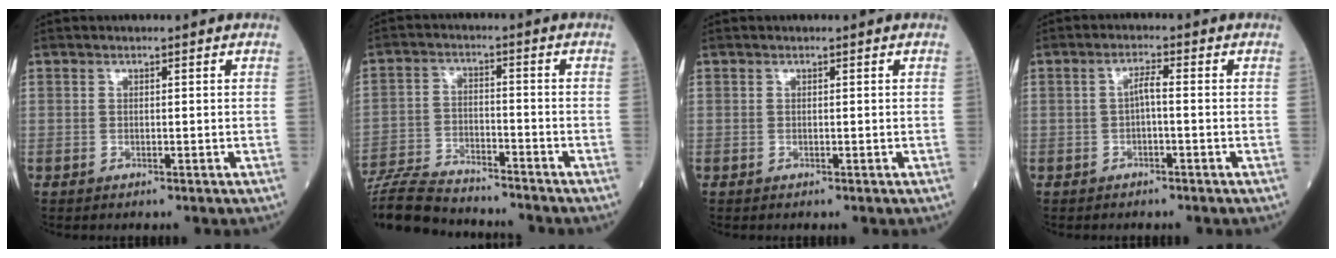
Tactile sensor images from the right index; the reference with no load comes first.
{"total": 14.3, "force": [-13.3, 1.8, 4.8], "torque": [-0.087, -0.005, -0.221]}
{"total": 0.0}
{"total": 2.1, "force": [-0.4, 0.2, 2.0], "torque": [-0.033, 0.006, -0.009]}